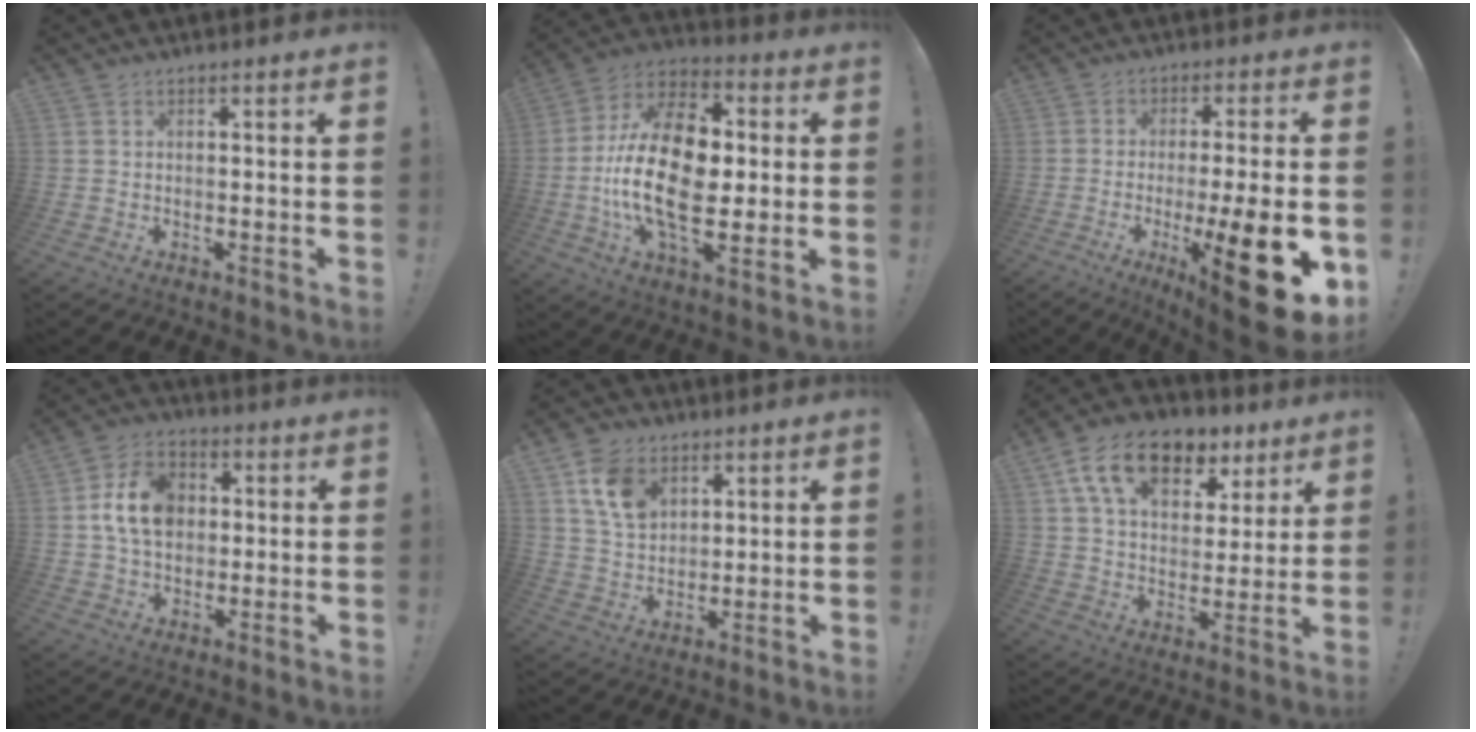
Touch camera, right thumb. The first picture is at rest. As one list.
[{"total": 23.8, "force": [-2.0, 13.1, 19.8], "torque": [-0.374, 0.009, -0.031]}, {"total": 20.4, "force": [-6.8, 3.8, 18.8], "torque": [-0.270, 0.024, -0.094]}, {"total": 12.6, "force": [1.7, 9.5, 8.1], "torque": [-0.130, 0.007, 0.033]}, {"total": 12.0, "force": [6.4, 8.2, 5.8], "torque": [-0.098, -0.019, 0.127]}, {"total": 16.8, "force": [9.3, 10.2, 9.6], "torque": [-0.161, -0.042, 0.169]}]